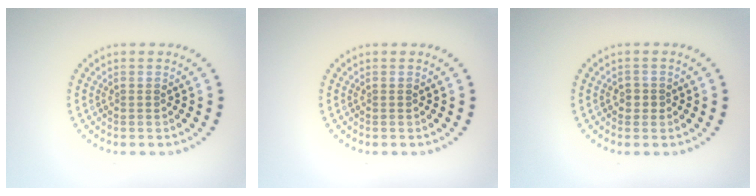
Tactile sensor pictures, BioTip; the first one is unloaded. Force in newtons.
{"total": 0.0}
{"total": 1.2, "press": 1.0, "slide": 0.6}